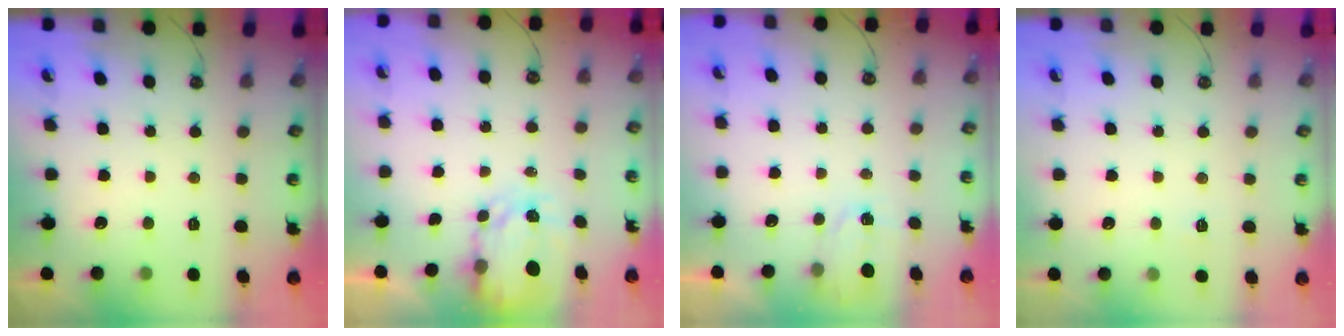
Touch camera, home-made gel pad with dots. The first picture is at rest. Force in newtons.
{"total": 3.9, "press": 3.9, "slide": 0.3}
{"total": 2.4, "press": 2.4, "slide": 0.3}
{"total": 3.6, "press": 3.6, "slide": 0.4}